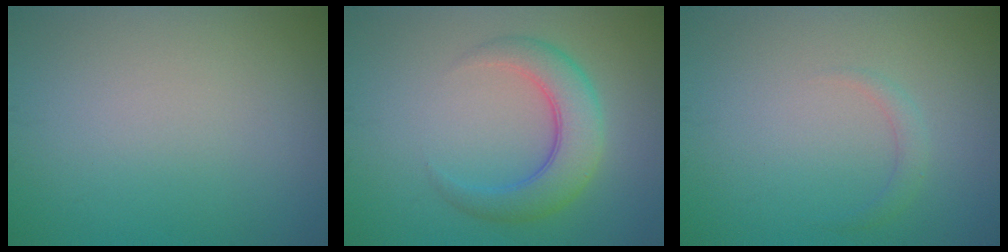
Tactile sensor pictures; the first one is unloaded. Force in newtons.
{"total": 4.7, "press": 4.7, "slide": 0.2}
{"total": 1.1, "press": 1.1, "slide": 0.0}